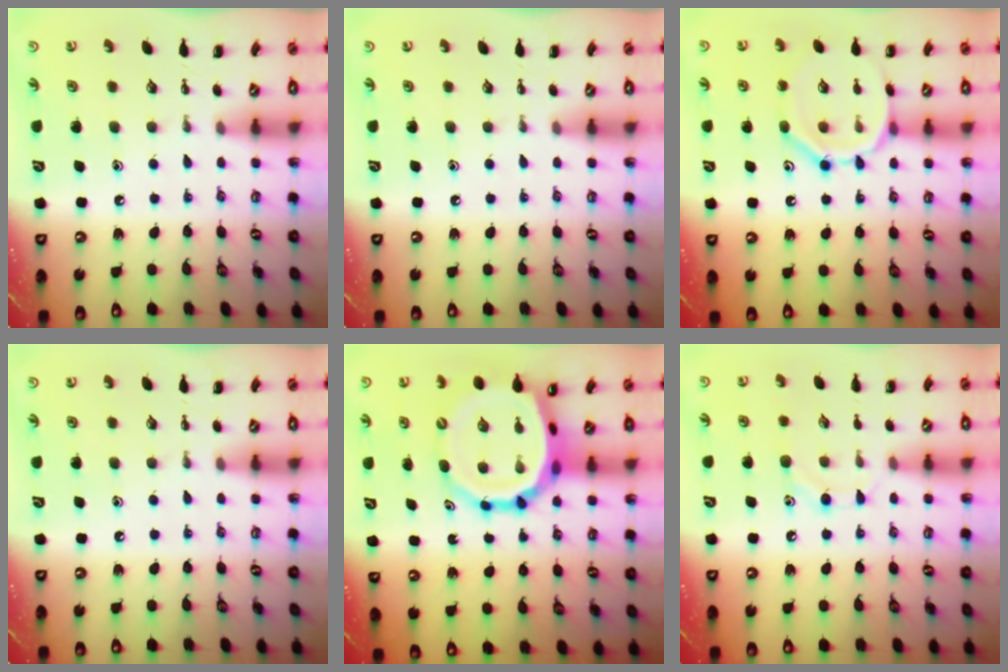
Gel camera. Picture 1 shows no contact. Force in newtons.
{"total": 0.0}
{"total": 12.4, "press": 12.3, "slide": 1.1}
{"total": 0.0}
{"total": 13.1, "press": 12.6, "slide": 3.5}
{"total": 6.9, "press": 6.7, "slide": 1.3}